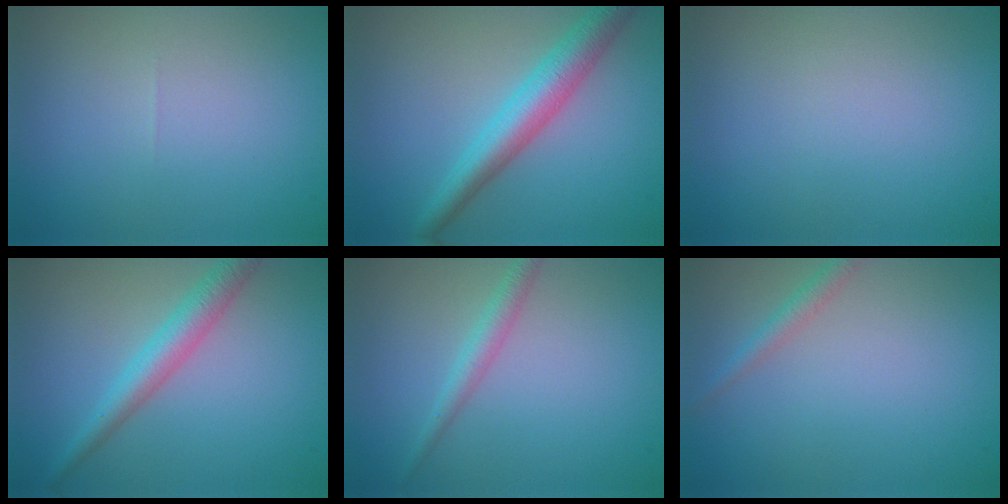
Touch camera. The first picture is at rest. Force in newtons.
{"total": 4.9, "press": 4.9, "slide": 0.1}
{"total": 0.0}
{"total": 3.5, "press": 3.5, "slide": 0.1}
{"total": 2.0, "press": 2.0, "slide": 0.0}
{"total": 1.6, "press": 1.6, "slide": 0.1}